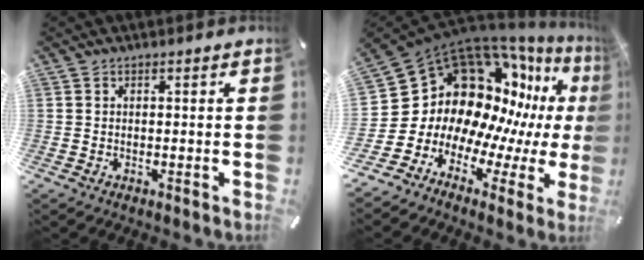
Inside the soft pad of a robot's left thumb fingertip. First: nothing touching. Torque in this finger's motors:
{"motor_torque": [0.30, 2.33, 1.42, 1.13, 0.15]}